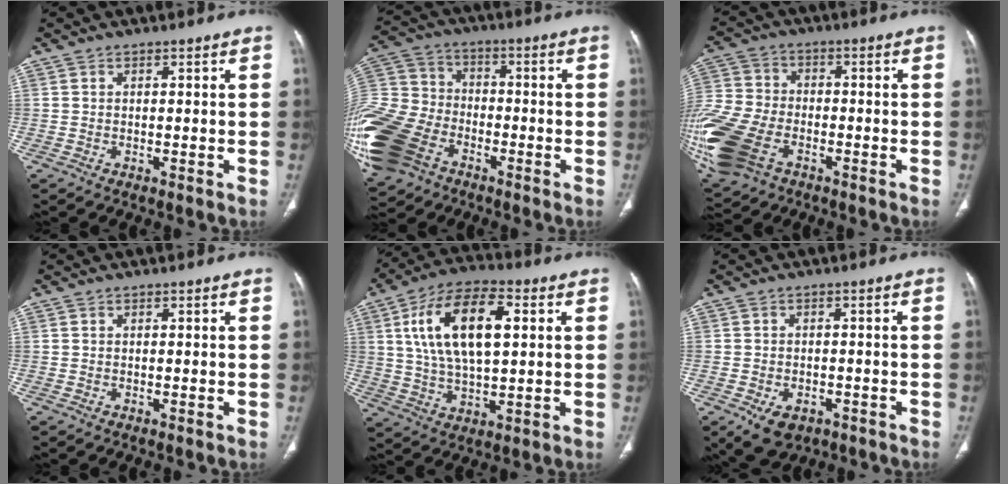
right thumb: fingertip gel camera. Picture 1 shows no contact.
{"total": 24.8, "force": [-10.8, 17.3, 14.0], "torque": [-0.380, 0.026, -0.200]}
{"total": 21.8, "force": [-8.7, 14.3, 14.1], "torque": [-0.374, -0.001, -0.159]}
{"total": 0.0}
{"total": 17.2, "force": [4.3, 8.1, 14.6], "torque": [-0.262, 0.008, 0.076]}
{"total": 6.8, "force": [-3.7, 4.5, 3.6], "torque": [-0.054, 0.012, -0.046]}